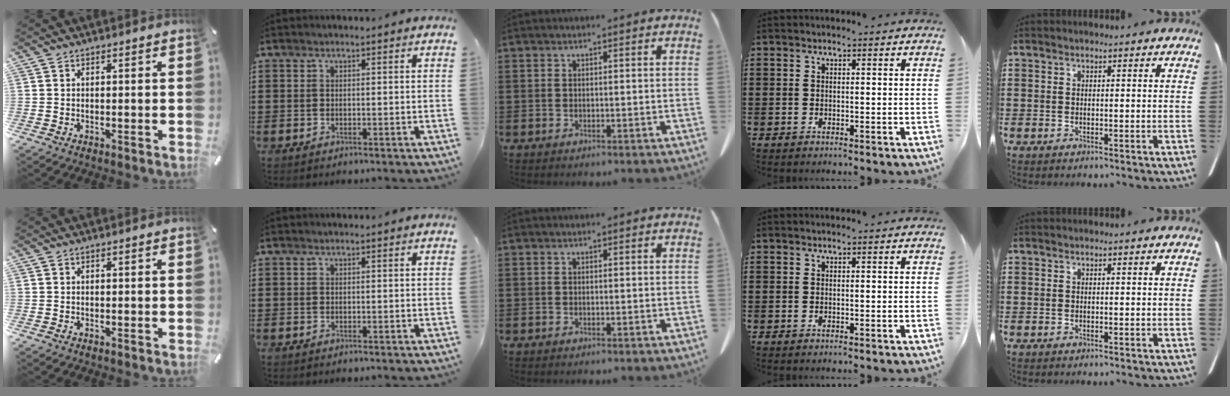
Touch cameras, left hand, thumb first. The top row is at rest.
{}